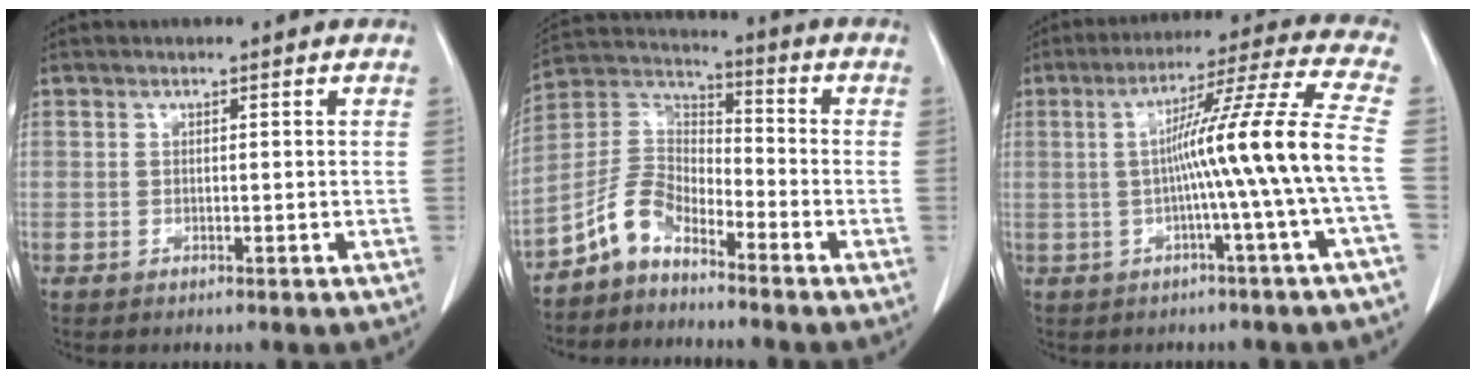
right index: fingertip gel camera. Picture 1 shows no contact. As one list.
[{"total": 7.7, "force": [-5.6, 3.6, 3.9], "torque": [-0.093, 0.020, -0.120]}, {"total": 13.9, "force": [-1.7, -2.5, 13.6], "torque": [-0.203, 0.012, -0.029]}]